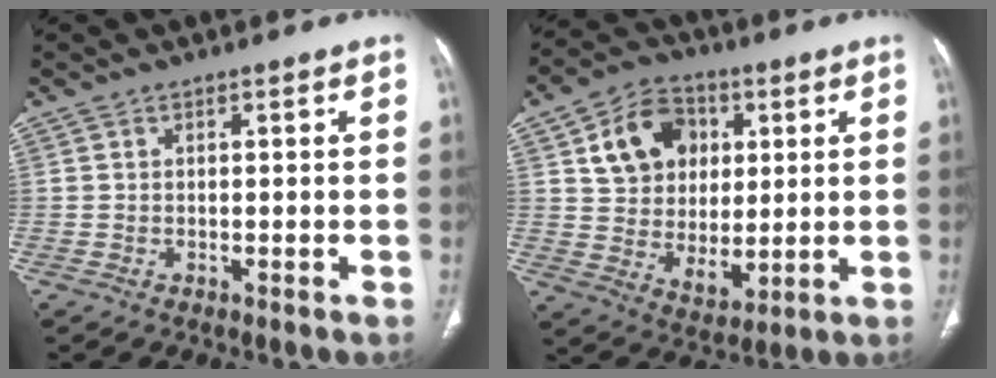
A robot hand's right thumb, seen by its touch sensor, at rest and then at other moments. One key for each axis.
{"total": 15.1, "fx": 4.7, "fy": 11.6, "fz": 8.4, "tx": -0.098, "ty": -0.014, "tz": 0.085}